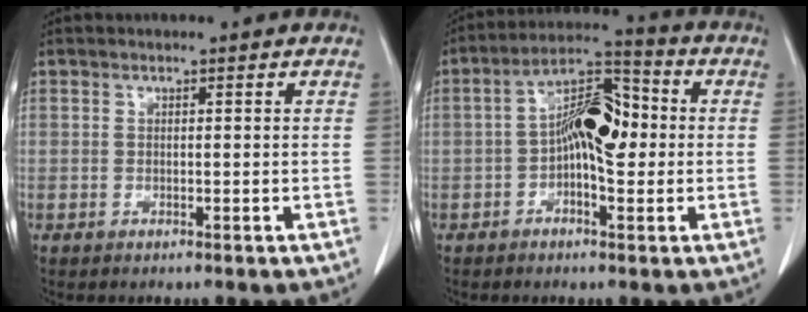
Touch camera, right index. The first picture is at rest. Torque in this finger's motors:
{"motor_torque": [1.72, -0.33, 0.76, 0.20]}